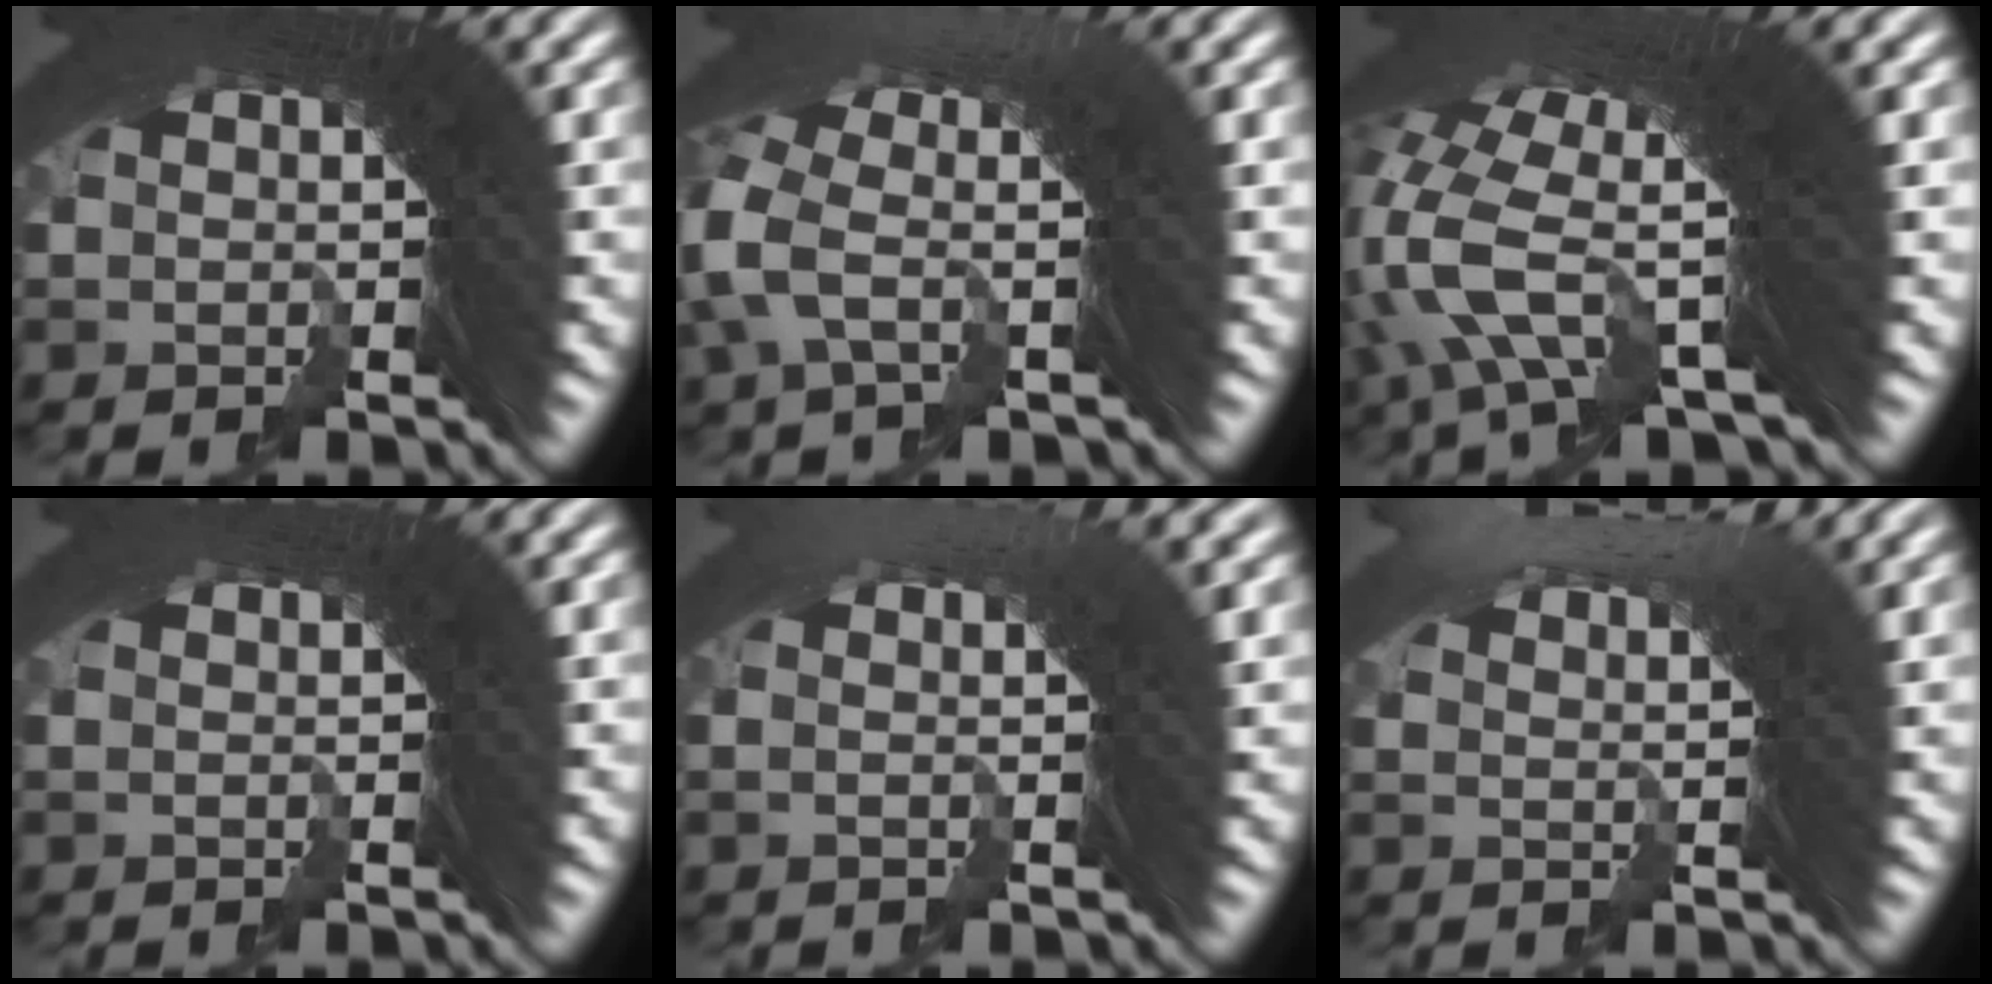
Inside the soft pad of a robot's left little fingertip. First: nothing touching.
{"total": 3.5, "force": [0.0, 1.7, 3.1], "torque": [-0.069, 0.006, -0.009]}
{"total": 9.0, "force": [0.5, 3.9, 8.1], "torque": [-0.153, -0.006, 0.007]}
{"total": 1.0, "force": [0.8, -0.4, 0.5], "torque": [-0.006, 0.005, 0.012]}
{"total": 3.6, "force": [1.6, 0.5, 3.2], "torque": [-0.015, 0.032, 0.006]}
{"total": 4.1, "force": [3.5, -0.9, 1.9], "torque": [-0.016, 0.019, 0.052]}